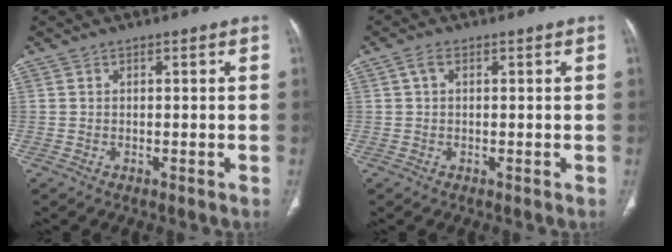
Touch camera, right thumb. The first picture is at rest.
{"total": 1.7, "force": [0.4, 0.9, 1.3], "torque": [-0.027, 0.008, 0.008]}